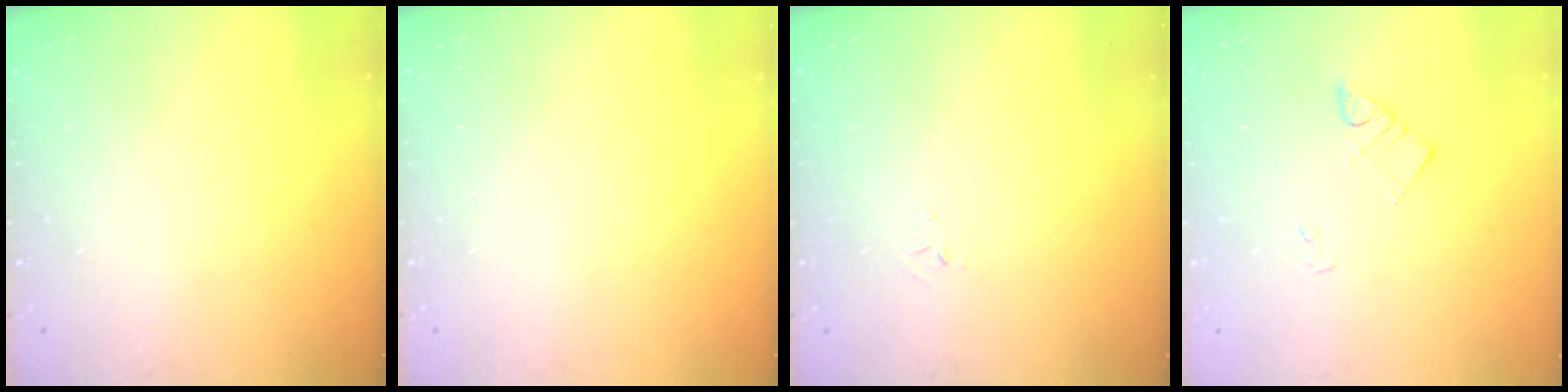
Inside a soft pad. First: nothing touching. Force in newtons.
{"total": 0.0}
{"total": 2.6, "press": 2.6, "slide": 0.4}
{"total": 4.1, "press": 4.1, "slide": 0.2}